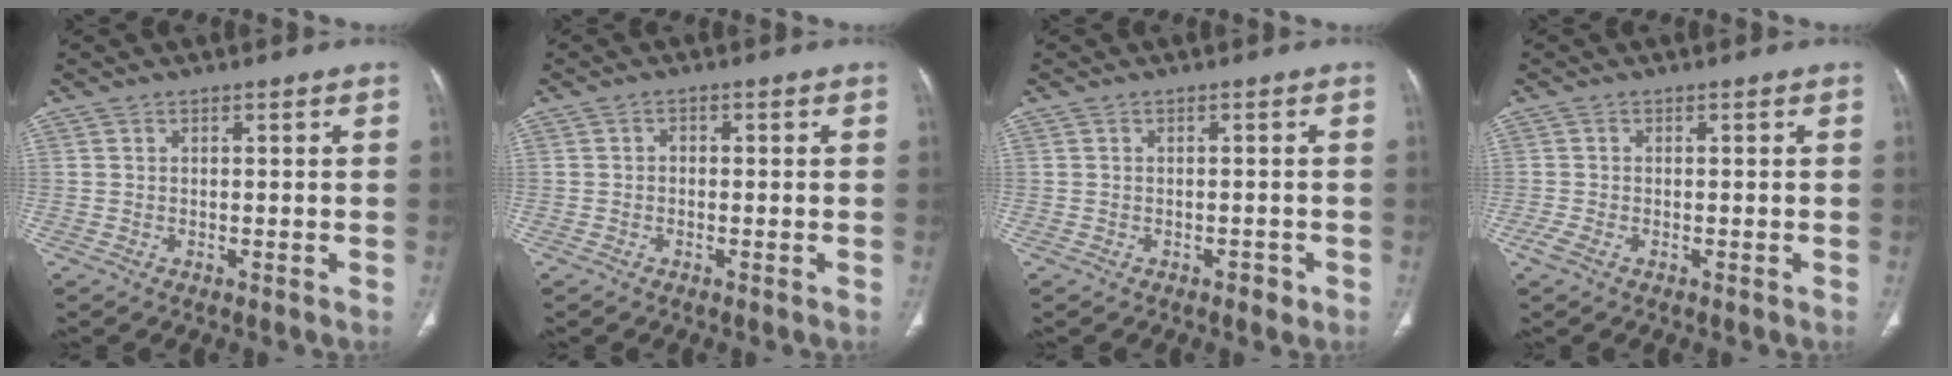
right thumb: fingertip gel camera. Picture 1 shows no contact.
{"total": 1.1, "force": [-0.2, 0.9, 0.5], "torque": [-0.001, 0.004, -0.008]}
{"total": 1.4, "force": [-0.8, 0.9, 0.8], "torque": [-0.007, 0.003, -0.010]}
{"total": 1.9, "force": [-0.9, 0.9, 1.4], "torque": [-0.043, -0.003, -0.020]}